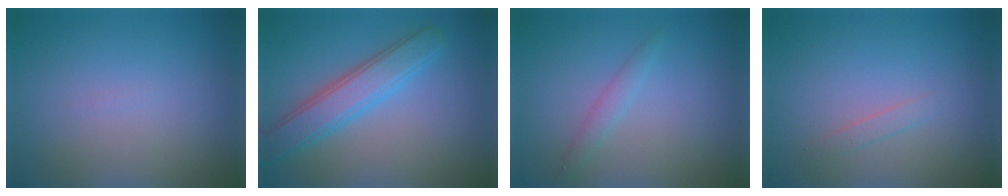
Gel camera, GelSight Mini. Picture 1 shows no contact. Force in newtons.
{"total": 4.5, "press": 4.5, "slide": 0.1}
{"total": 1.3, "press": 1.3, "slide": 0.1}
{"total": 0.9, "press": 0.9, "slide": 0.1}